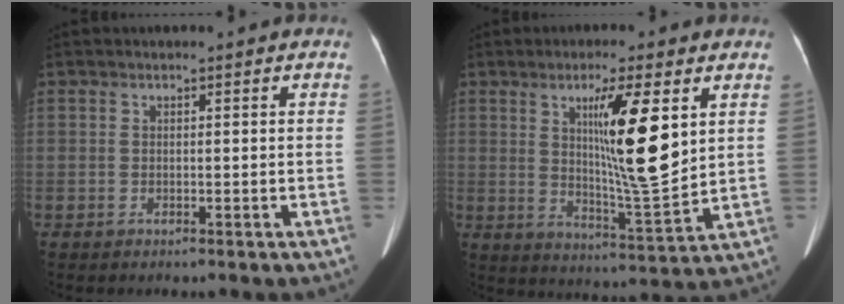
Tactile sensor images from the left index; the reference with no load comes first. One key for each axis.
{"total": 11.7, "fx": 3.6, "fy": 0.6, "fz": 11.1, "tx": -0.187, "ty": -0.019, "tz": 0.062}